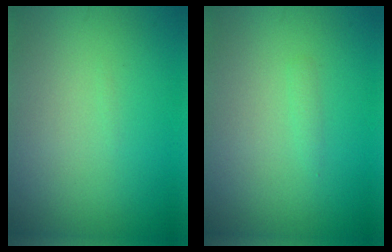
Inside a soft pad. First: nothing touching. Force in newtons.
{"total": 0.6, "press": 0.6, "slide": 0.1}